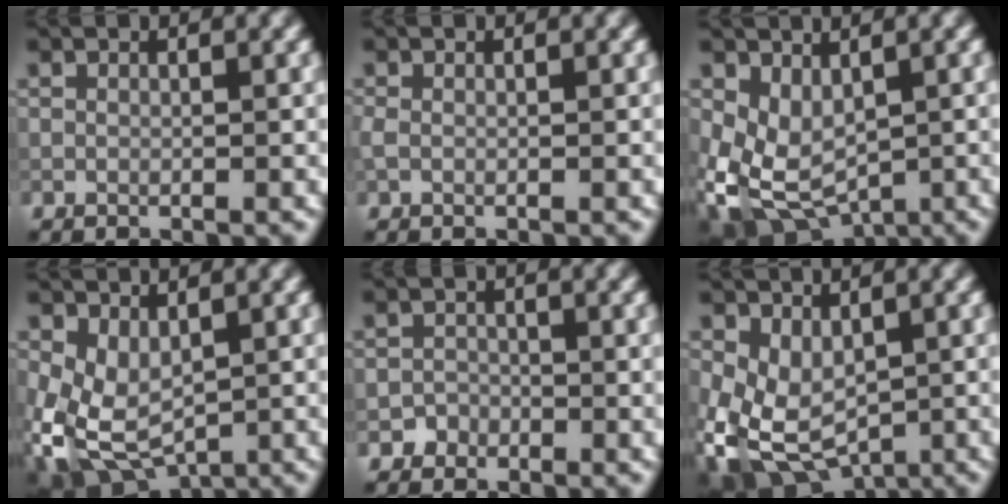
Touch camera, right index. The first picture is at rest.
{"total": 0.9, "force": [-0.2, 0.5, 0.7], "torque": [-0.021, -0.001, -0.007]}
{"total": 5.7, "force": [0.0, 4.2, 3.9], "torque": [-0.084, -0.024, 0.015]}
{"total": 6.2, "force": [-0.5, 4.2, 4.5], "torque": [-0.108, -0.017, -0.001]}
{"total": 1.2, "force": [-0.8, 0.9, -0.1], "torque": [0.013, 0.005, -0.014]}
{"total": 6.8, "force": [-1.0, 4.9, 4.6], "torque": [-0.100, -0.023, -0.001]}